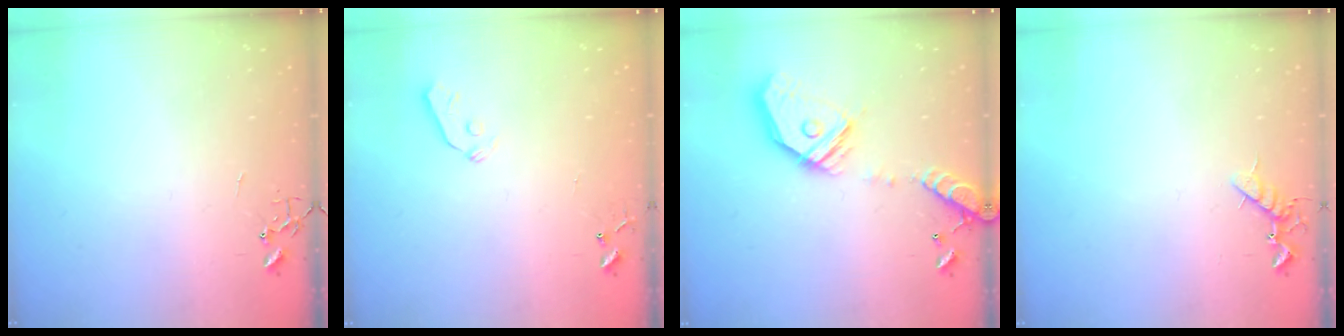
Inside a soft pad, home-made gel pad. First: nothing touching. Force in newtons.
{"total": 3.8, "press": 3.7, "slide": 0.7}
{"total": 18.8, "press": 18.6, "slide": 3.0}
{"total": 7.0, "press": 6.9, "slide": 1.1}